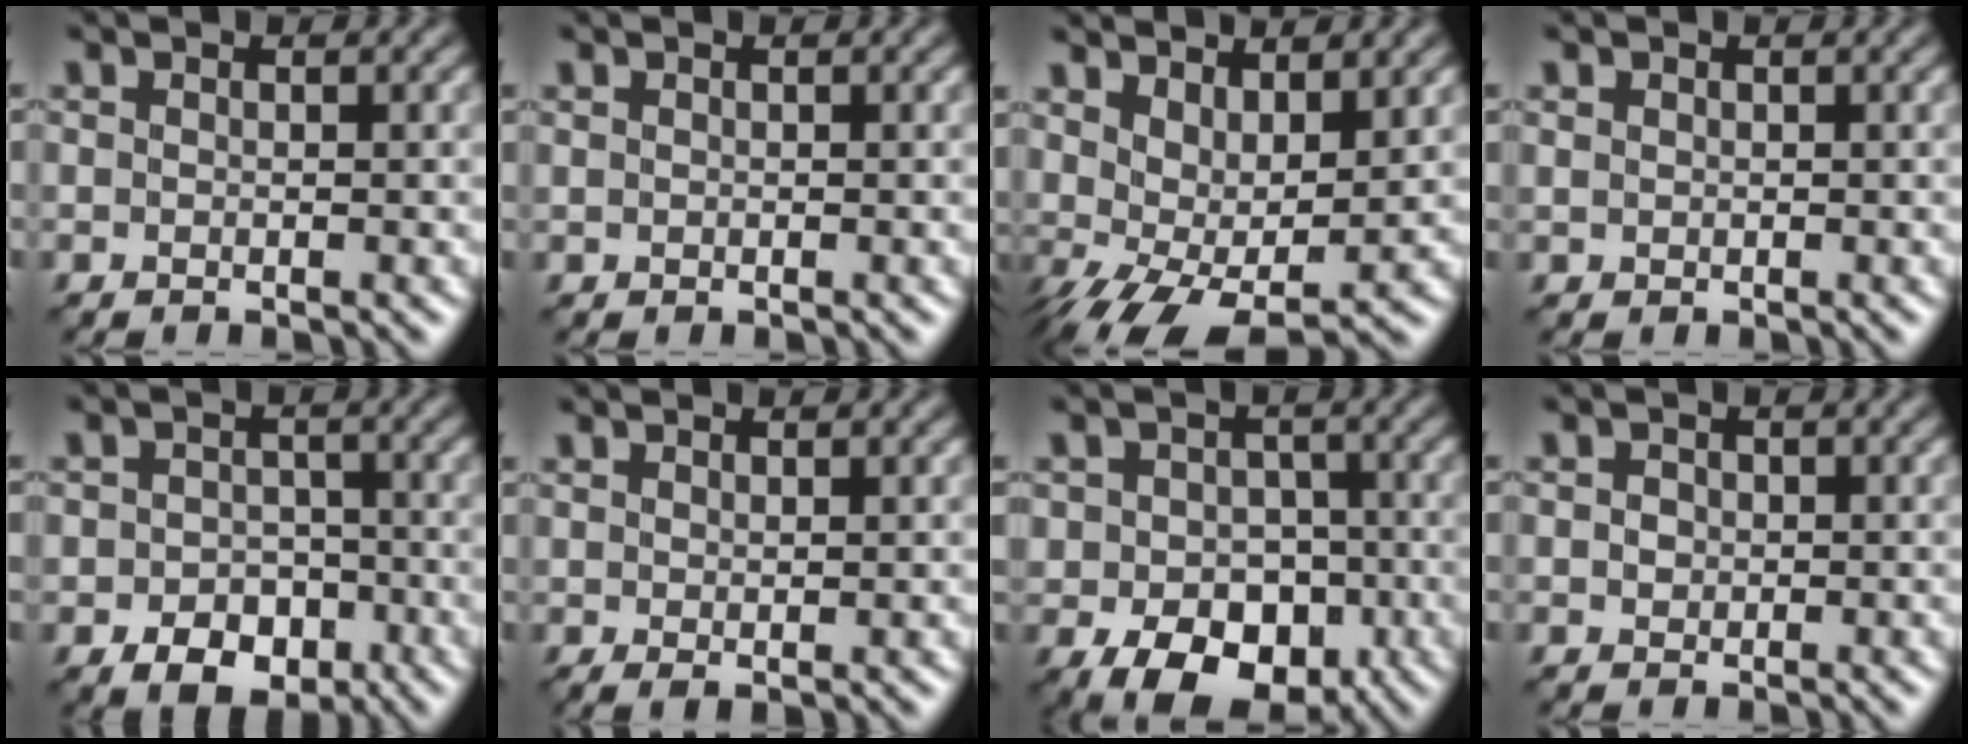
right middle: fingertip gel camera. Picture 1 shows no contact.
{"total": 0.0}
{"total": 7.0, "force": [0.6, 3.3, 6.1], "torque": [-0.113, -0.008, 0.020]}
{"total": 0.8, "force": [0.3, 0.8, 0.0], "torque": [0.001, -0.003, 0.007]}
{"total": 5.0, "force": [-2.3, 3.6, 2.5], "torque": [-0.033, -0.005, -0.042]}
{"total": 0.7, "force": [0.5, 0.0, 0.5], "torque": [-0.014, 0.000, 0.014]}
{"total": 8.6, "force": [-3.4, 5.9, 5.3], "torque": [-0.077, -0.016, -0.057]}
{"total": 1.6, "force": [0.3, 1.3, 0.8], "torque": [-0.010, 0.011, -0.003]}